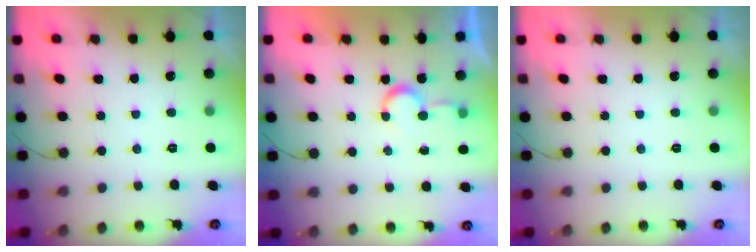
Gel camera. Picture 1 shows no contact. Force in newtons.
{"total": 5.0, "press": 5.0, "slide": 0.3}
{"total": 0.0}